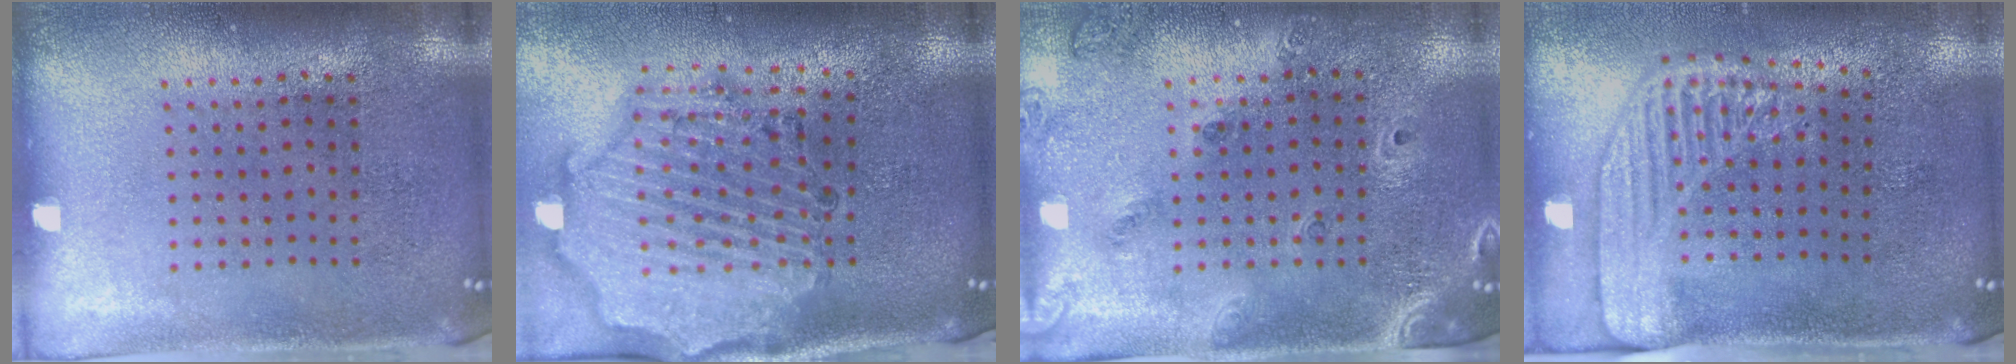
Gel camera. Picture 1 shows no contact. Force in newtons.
{"total": 2.4, "press": 2.3, "slide": 0.7}
{"total": 1.4, "press": 1.3, "slide": 0.5}
{"total": 2.2, "press": 1.7, "slide": 1.3}